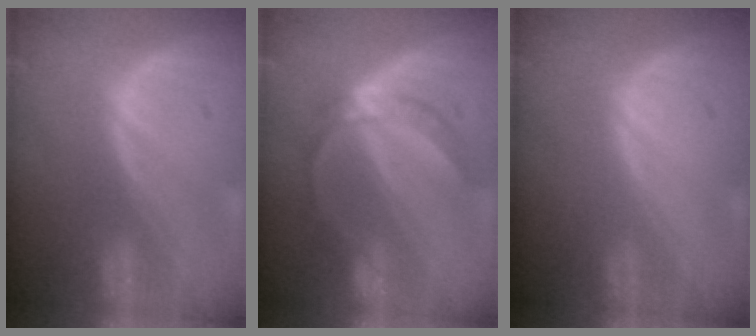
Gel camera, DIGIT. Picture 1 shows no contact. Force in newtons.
{"total": 5.6, "press": 5.5, "slide": 1.0}
{"total": 0.0}